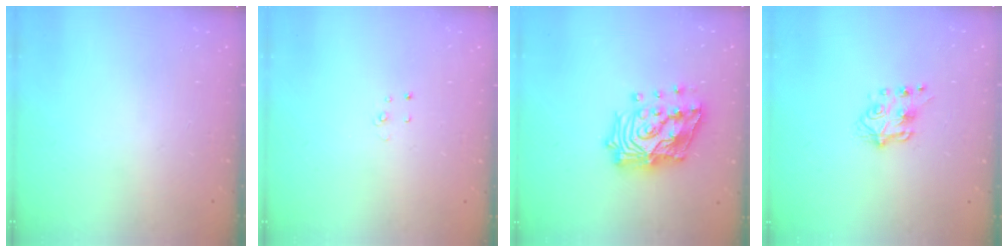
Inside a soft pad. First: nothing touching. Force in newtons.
{"total": 2.7, "press": 2.7, "slide": 0.3}
{"total": 20.1, "press": 19.9, "slide": 3.0}
{"total": 6.5, "press": 6.5, "slide": 0.6}